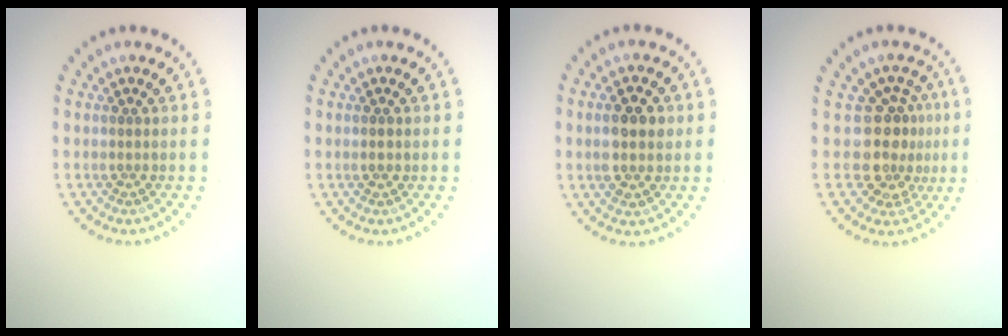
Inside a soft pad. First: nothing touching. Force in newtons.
{"total": 1.0, "press": 1.0, "slide": 0.1}
{"total": 3.3, "press": 3.3, "slide": 0.4}
{"total": 3.9, "press": 2.9, "slide": 2.6}